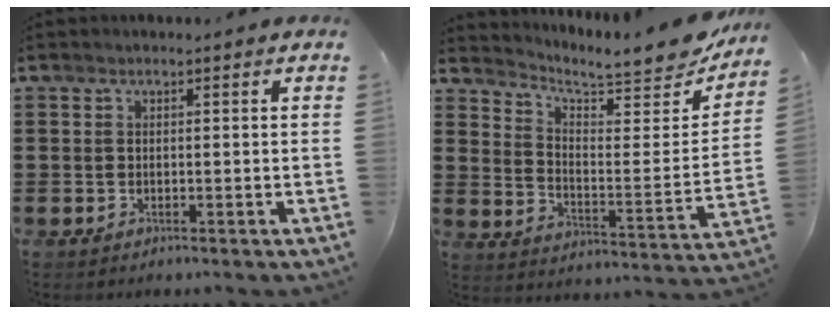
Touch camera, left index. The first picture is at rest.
{"total": 6.6, "force": [6.2, 0.7, 2.0], "torque": [-0.055, -0.053, 0.103]}